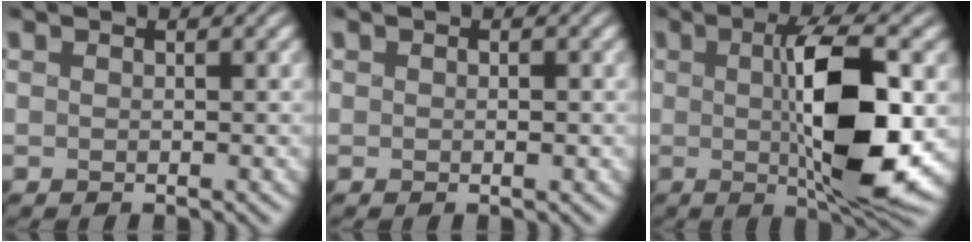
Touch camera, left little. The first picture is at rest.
{"total": 1.0, "force": [-0.8, -0.5, -0.3], "torque": [-0.006, -0.007, 0.011]}
{"total": 9.2, "force": [-0.6, 2.1, 8.9], "torque": [-0.151, -0.006, 0.009]}